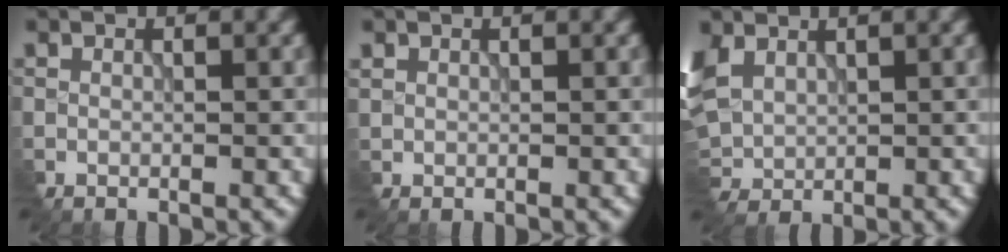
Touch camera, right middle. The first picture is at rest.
{"total": 0.8, "force": [0.6, 0.4, -0.1], "torque": [0.000, -0.002, 0.018]}
{"total": 5.6, "force": [2.4, 3.7, 3.4], "torque": [-0.122, 0.014, 0.051]}